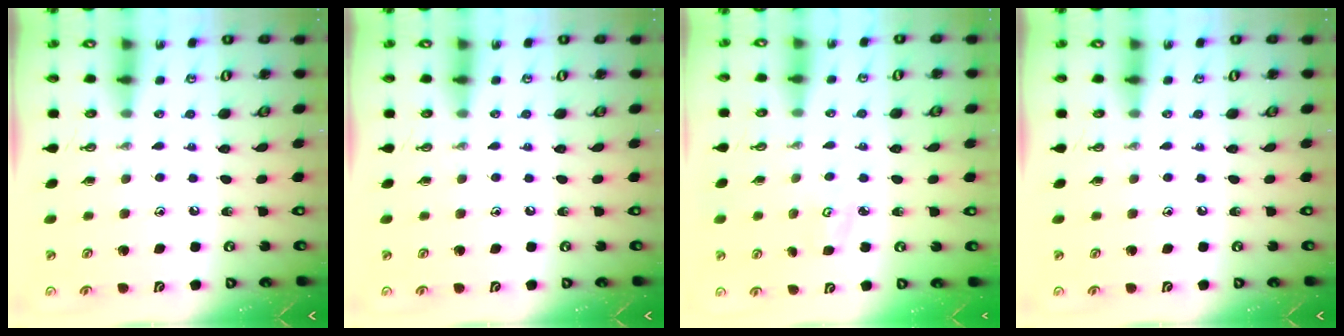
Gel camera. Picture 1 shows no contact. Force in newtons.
{"total": 0.0}
{"total": 2.8, "press": 2.8, "slide": 0.4}
{"total": 0.0}